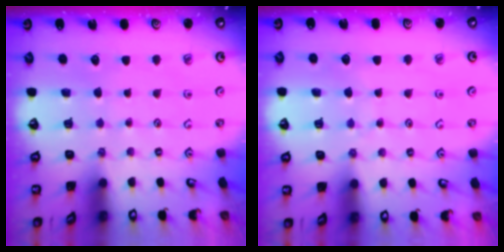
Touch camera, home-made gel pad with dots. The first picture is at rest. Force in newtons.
{"total": 2.6, "press": 2.6, "slide": 0.3}